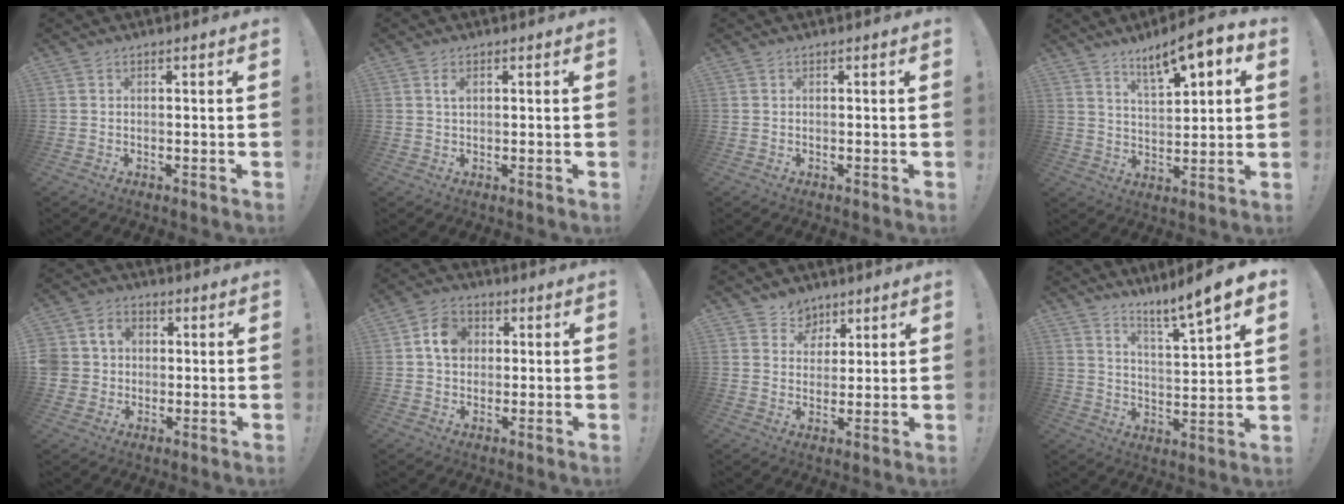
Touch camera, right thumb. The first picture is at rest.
{"total": 1.8, "force": [0.7, 0.9, 1.3], "torque": [-0.016, -0.004, 0.010]}
{"total": 0.0}
{"total": 10.3, "force": [6.6, 2.7, 7.4], "torque": [-0.116, -0.043, 0.109]}
{"total": 7.5, "force": [0.1, 7.1, 2.5], "torque": [-0.056, 0.011, 0.009]}
{"total": 8.3, "force": [1.7, 6.7, 4.5], "torque": [-0.066, 0.010, 0.034]}
{"total": 6.0, "force": [3.4, 5.0, 0.1], "torque": [-0.002, -0.029, 0.070]}
{"total": 8.5, "force": [6.7, -0.5, 5.2], "torque": [-0.085, -0.063, 0.105]}